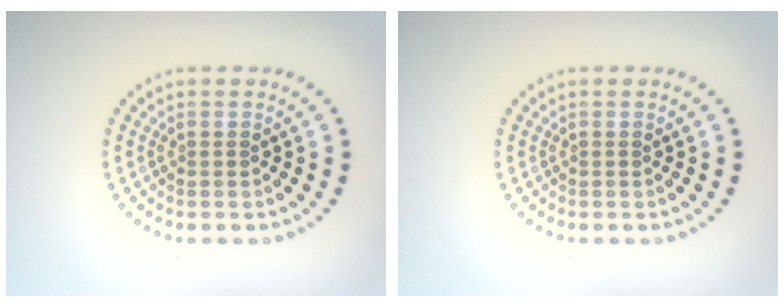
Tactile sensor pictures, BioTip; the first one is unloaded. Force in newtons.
{"total": 0.0}